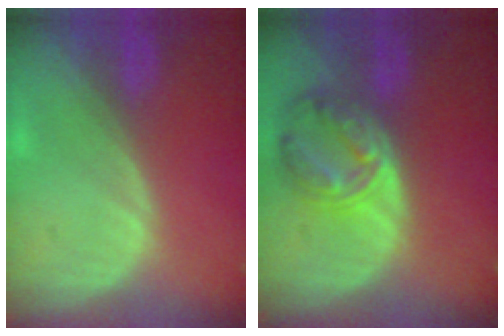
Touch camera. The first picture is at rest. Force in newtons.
{"total": 8.1, "press": 7.0, "slide": 4.1}